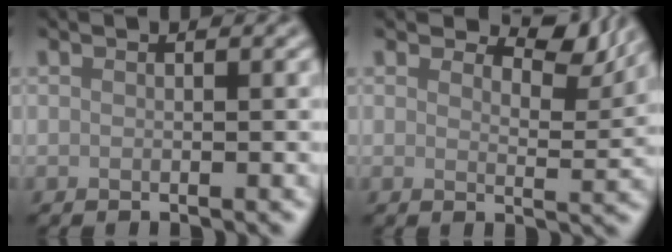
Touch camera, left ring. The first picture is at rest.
{"total": 5.1, "force": [3.7, 2.2, 2.8], "torque": [-0.032, -0.001, 0.046]}